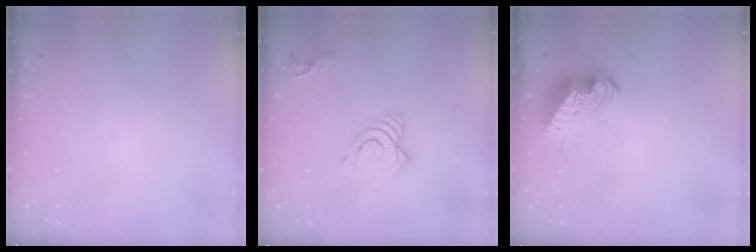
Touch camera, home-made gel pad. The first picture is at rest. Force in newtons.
{"total": 10.2, "press": 10.2, "slide": 0.9}
{"total": 9.2, "press": 9.2, "slide": 1.1}